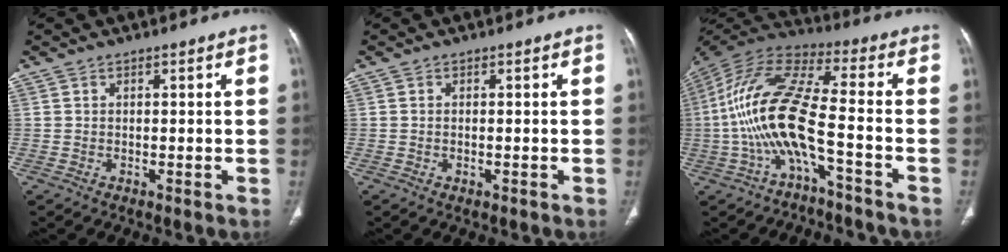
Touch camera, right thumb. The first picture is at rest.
{"total": 0.8, "force": [-0.3, 0.3, 0.7], "torque": [-0.017, 0.000, -0.003]}
{"total": 15.5, "force": [-4.4, 4.0, 14.3], "torque": [-0.320, 0.061, -0.087]}